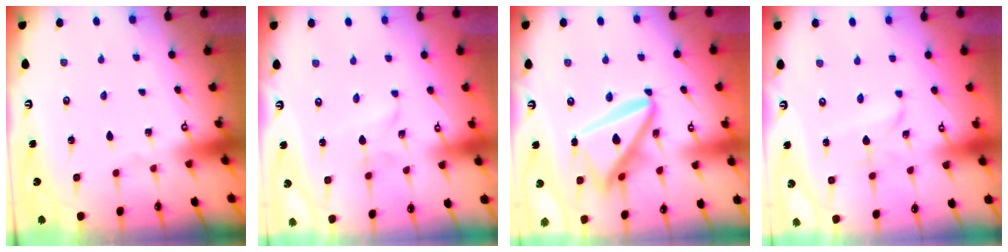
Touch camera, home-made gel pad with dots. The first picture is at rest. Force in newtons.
{"total": 2.7, "press": 2.7, "slide": 0.3}
{"total": 16.4, "press": 16.3, "slide": 1.7}
{"total": 2.1, "press": 2.1, "slide": 0.3}